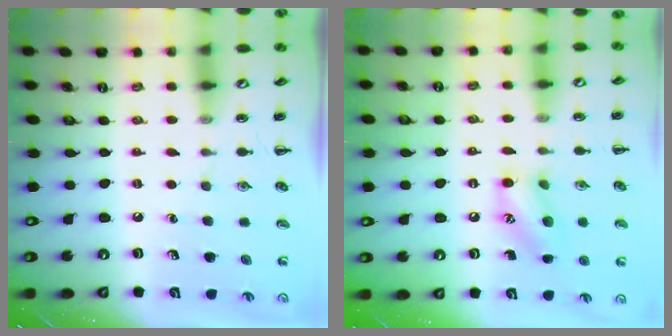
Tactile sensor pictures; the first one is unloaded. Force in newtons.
{"total": 11.4, "press": 11.3, "slide": 1.8}